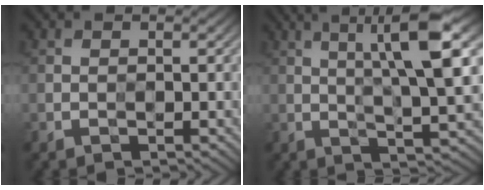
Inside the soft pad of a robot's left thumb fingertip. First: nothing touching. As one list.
[{"total": 11.7, "force": [3.7, 2.4, 10.8], "torque": [-0.173, 0.003, 0.066]}]